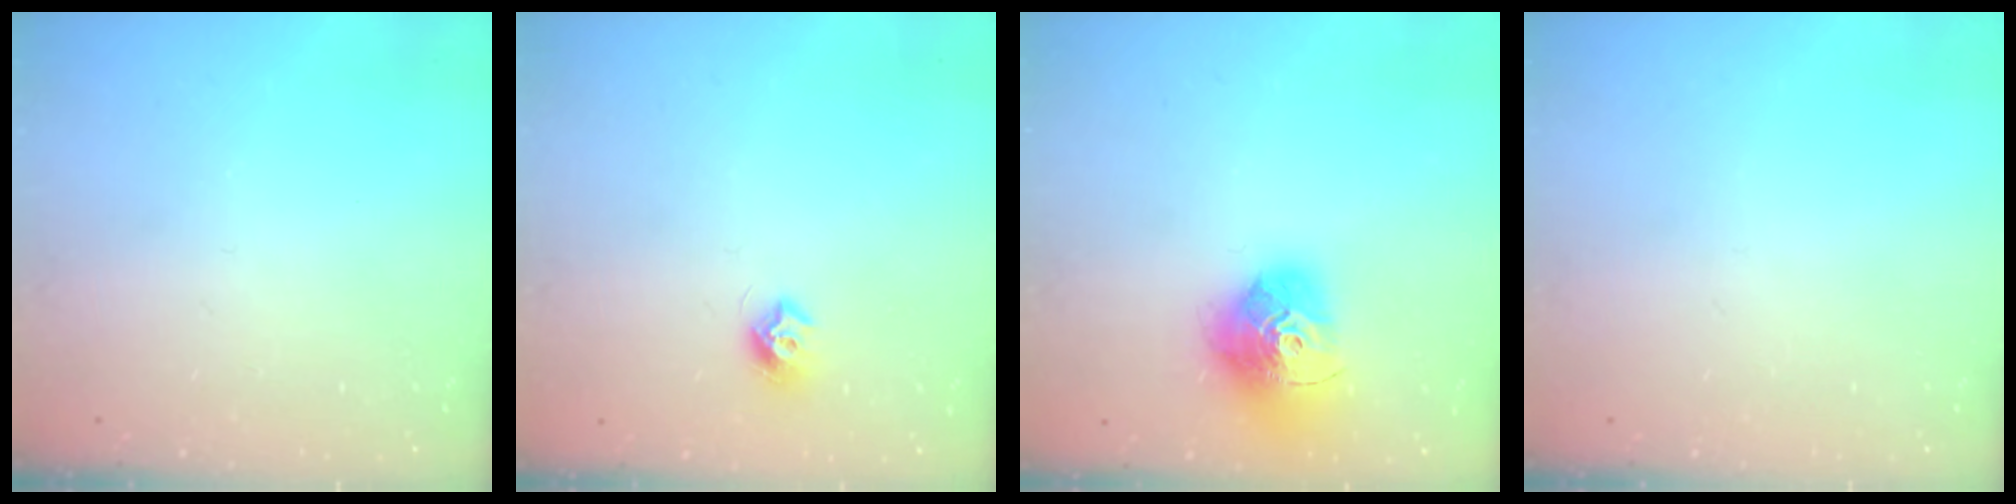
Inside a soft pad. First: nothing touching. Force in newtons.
{"total": 7.3, "press": 7.3, "slide": 0.6}
{"total": 17.6, "press": 17.5, "slide": 1.9}
{"total": 0.0}